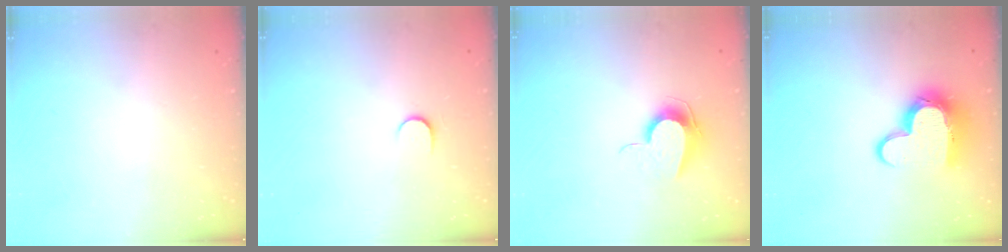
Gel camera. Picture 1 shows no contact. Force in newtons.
{"total": 3.9, "press": 3.9, "slide": 0.5}
{"total": 9.2, "press": 9.2, "slide": 0.8}
{"total": 14.0, "press": 14.0, "slide": 1.0}